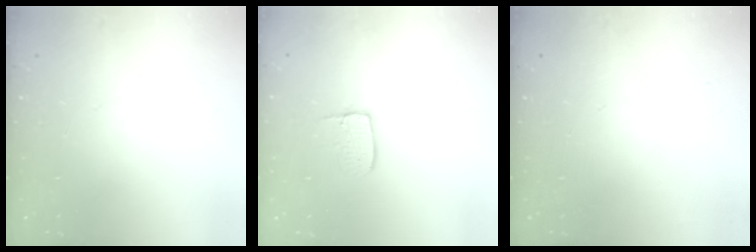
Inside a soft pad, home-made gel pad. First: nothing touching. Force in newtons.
{"total": 6.7, "press": 6.7, "slide": 0.4}
{"total": 0.0}